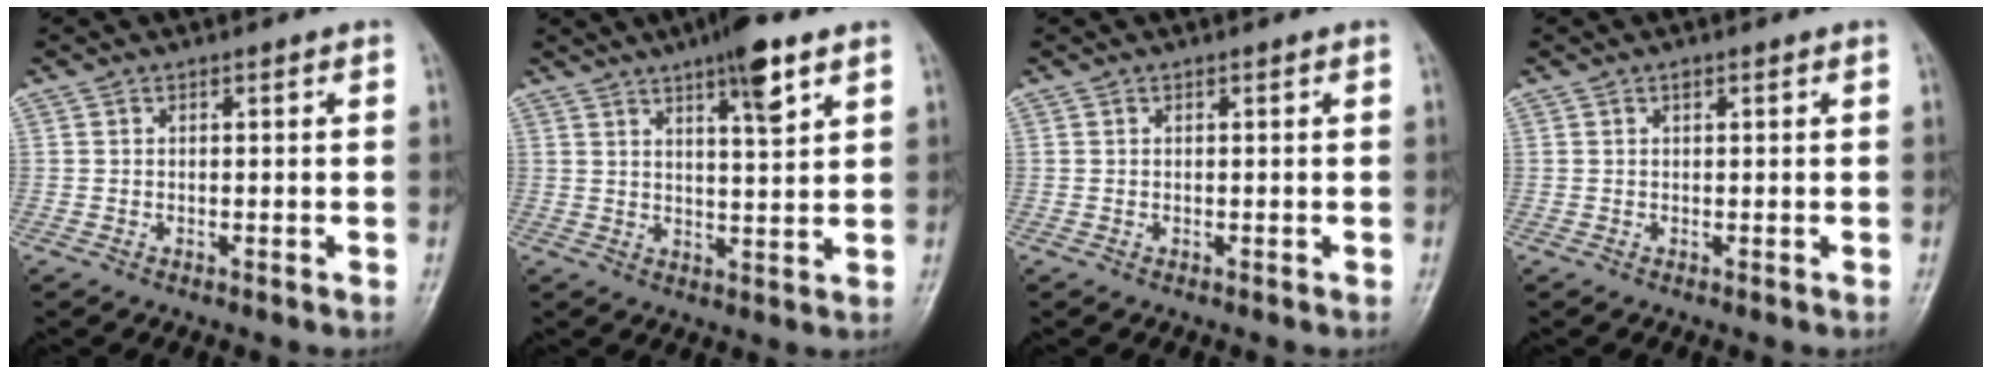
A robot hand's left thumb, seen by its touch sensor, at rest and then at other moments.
{"total": 8.2, "force": [4.8, 1.6, 6.5], "torque": [-0.095, -0.022, 0.075]}
{"total": 0.0}
{"total": 0.9, "force": [0.4, 0.4, 0.7], "torque": [-0.009, 0.001, 0.005]}